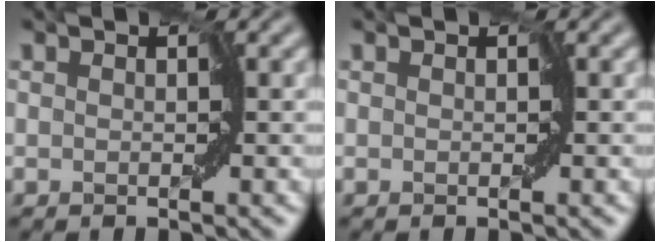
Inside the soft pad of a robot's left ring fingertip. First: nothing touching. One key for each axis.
{"total": 0.0}